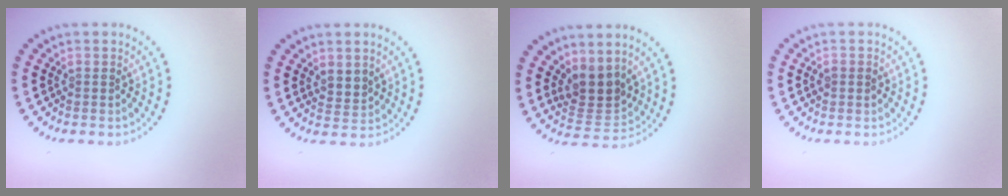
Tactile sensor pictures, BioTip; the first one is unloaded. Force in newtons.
{"total": 1.5, "press": 1.3, "slide": 0.9}
{"total": 3.6, "press": 3.2, "slide": 1.7}
{"total": 1.1, "press": 1.0, "slide": 0.2}